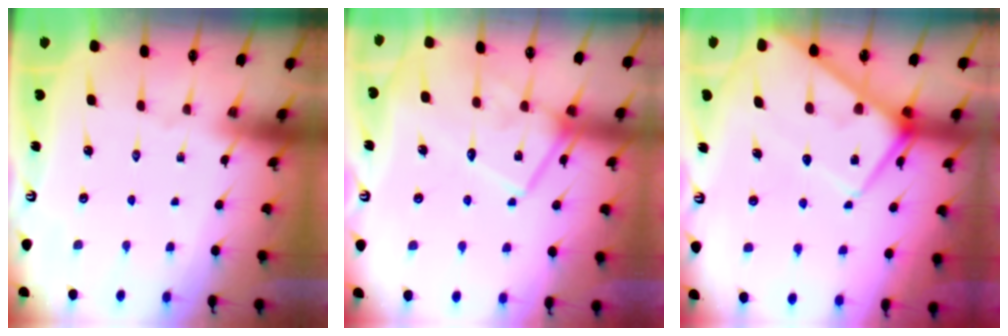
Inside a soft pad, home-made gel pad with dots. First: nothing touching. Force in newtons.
{"total": 15.6, "press": 15.6, "slide": 1.3}
{"total": 11.8, "press": 11.8, "slide": 1.2}